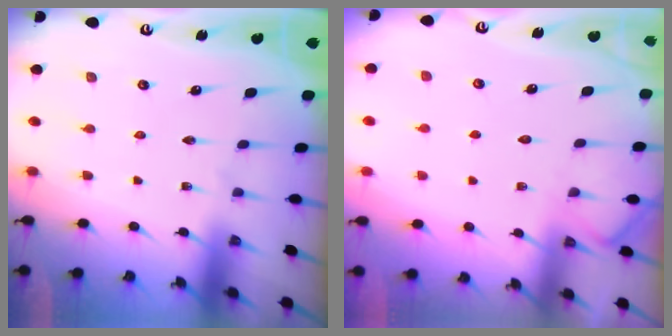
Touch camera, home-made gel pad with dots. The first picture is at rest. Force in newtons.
{"total": 3.5, "press": 3.4, "slide": 0.5}